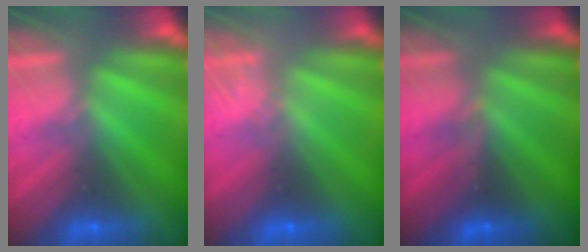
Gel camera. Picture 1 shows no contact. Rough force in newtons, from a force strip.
{"total": 1.6}
{"total": 2.7}